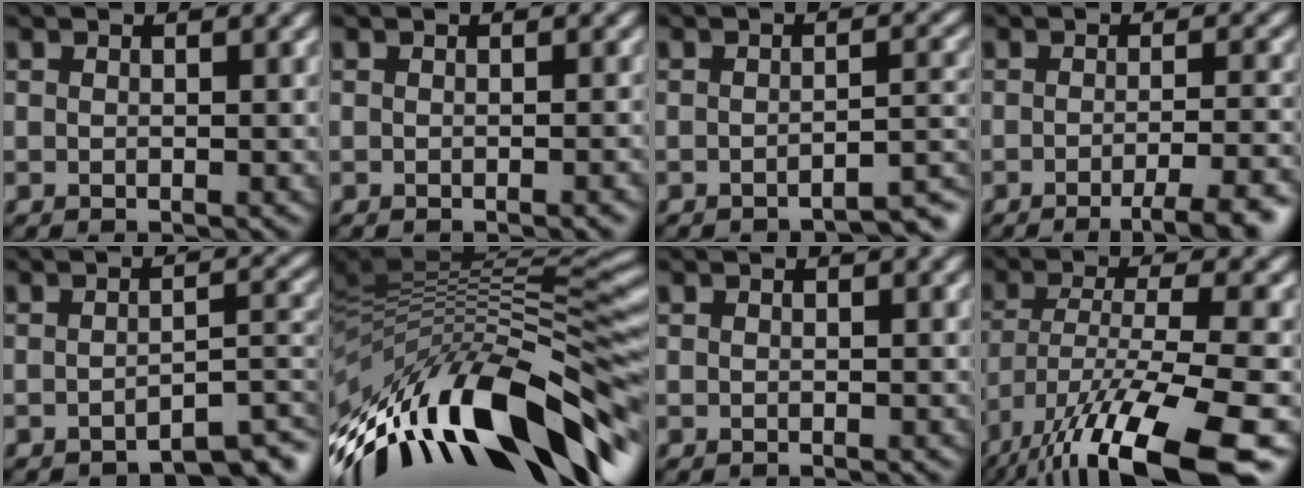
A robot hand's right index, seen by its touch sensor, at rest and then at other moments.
{"total": 0.8, "force": [-0.5, 0.1, 0.5], "torque": [-0.002, 0.001, -0.011]}
{"total": 3.9, "force": [-3.4, 0.6, 1.7], "torque": [-0.015, 0.009, -0.044]}
{"total": 5.2, "force": [-2.9, 1.1, 4.1], "torque": [-0.045, 0.006, -0.039]}
{"total": 4.1, "force": [-3.2, 0.9, 2.4], "torque": [-0.024, 0.002, -0.043]}
{"total": 14.9, "force": [-4.5, 5.2, 13.2], "torque": [-0.228, 0.029, -0.084]}
{"total": 0.0}
{"total": 14.0, "force": [-8.8, 3.5, 10.2], "torque": [-0.194, -0.020, -0.142]}